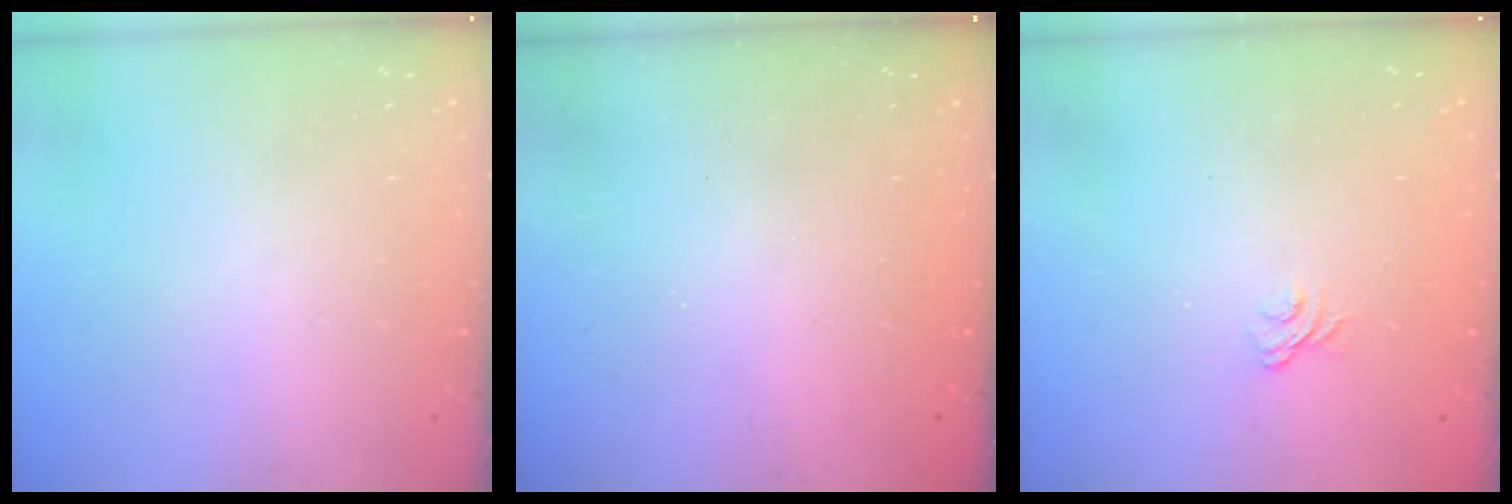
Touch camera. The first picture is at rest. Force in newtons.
{"total": 2.4, "press": 2.3, "slide": 0.8}
{"total": 3.9, "press": 3.6, "slide": 1.3}